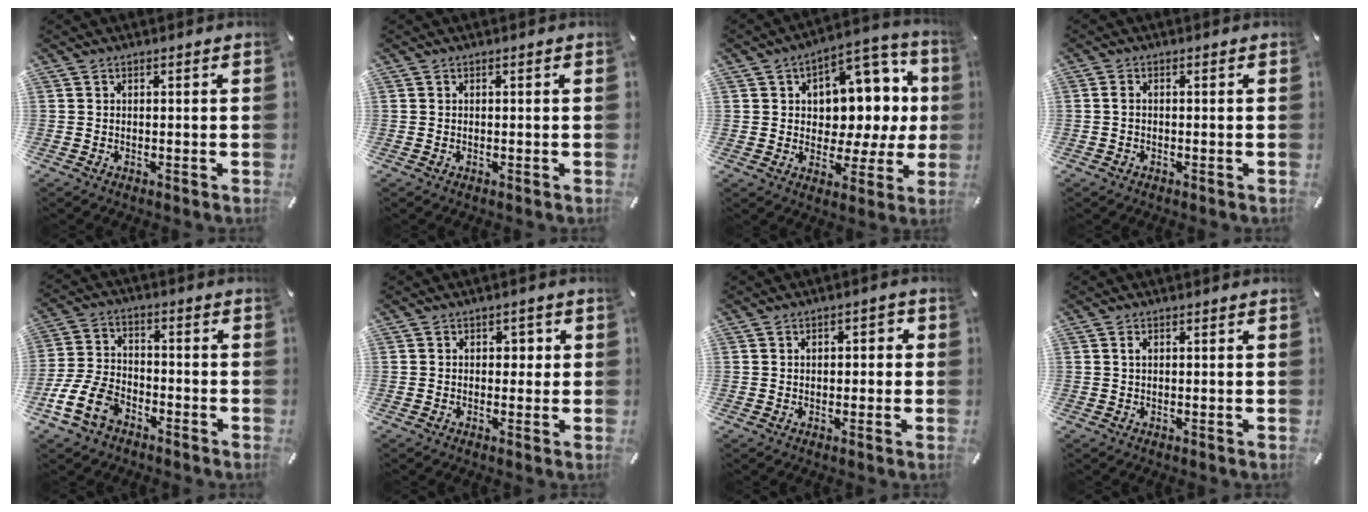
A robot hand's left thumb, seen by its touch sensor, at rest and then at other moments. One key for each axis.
{"total": 0.0}
{"total": 11.6, "fx": 3.0, "fy": 8.7, "fz": 7.1, "tx": -0.085, "ty": -0.036, "tz": 0.057}
{"total": 1.3, "fx": -0.3, "fy": 0.8, "fz": 1.0, "tx": -0.020, "ty": 0.002, "tz": -0.006}
{"total": 11.5, "fx": -6.2, "fy": 7.4, "fz": 6.2, "tx": -0.139, "ty": 0.029, "tz": -0.116}
{"total": 2.3, "fx": -0.2, "fy": 1.9, "fz": 1.3, "tx": -0.012, "ty": 0.002, "tz": -0.012}
{"total": 2.4, "fx": -0.4, "fy": 1.9, "fz": 1.4, "tx": -0.012, "ty": 0.003, "tz": -0.016}
{"total": 0.8, "fx": 0.2, "fy": 0.5, "fz": 0.6, "tx": -0.013, "ty": 0.002, "tz": 0.003}